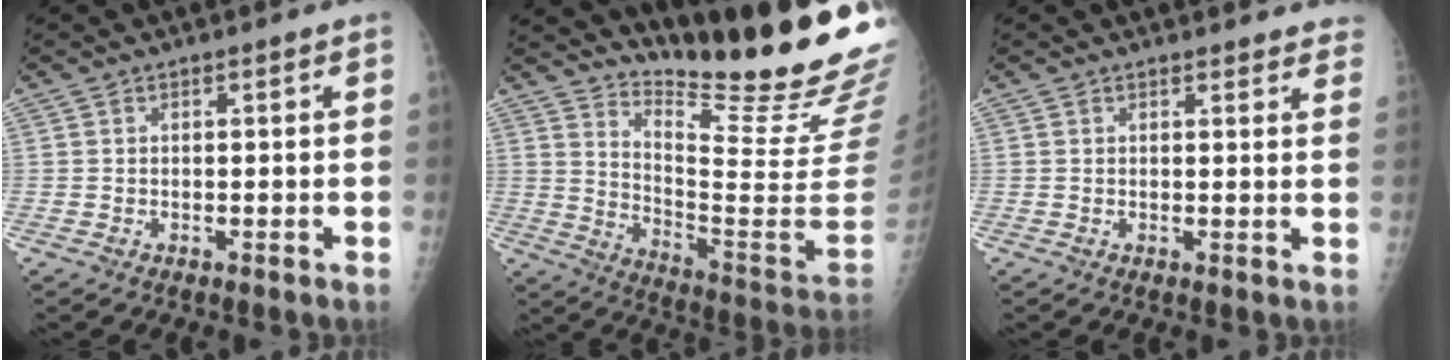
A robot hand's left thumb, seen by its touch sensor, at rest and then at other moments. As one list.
[{"total": 25.1, "force": [20.2, 2.4, 14.7], "torque": [-0.199, -0.185, 0.287]}, {"total": 5.8, "force": [5.5, 1.7, 0.9], "torque": [0.029, -0.022, 0.038]}]